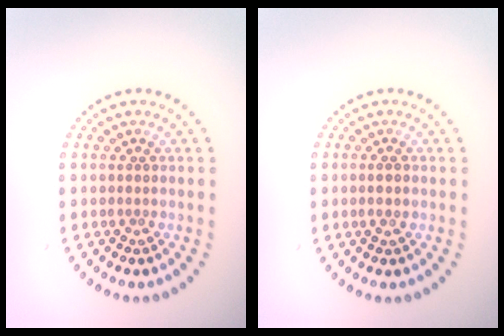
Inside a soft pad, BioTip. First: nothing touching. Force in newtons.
{"total": 1.0, "press": 1.0, "slide": 0.3}